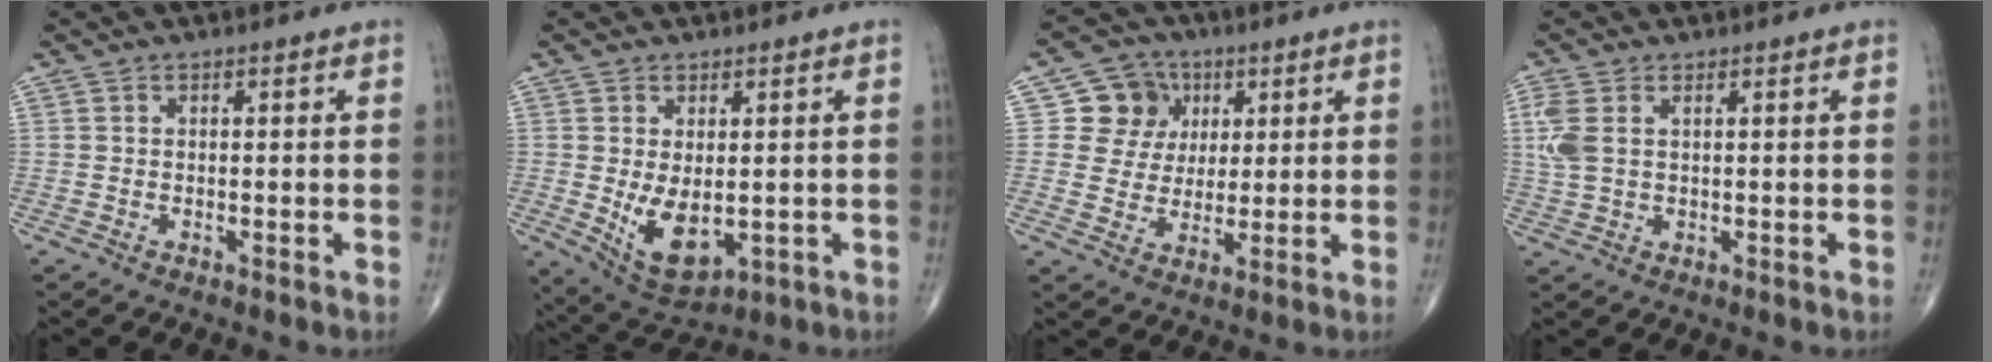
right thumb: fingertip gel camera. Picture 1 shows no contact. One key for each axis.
{"total": 8.9, "fx": -0.8, "fy": 4.8, "fz": 7.4, "tx": -0.115, "ty": -0.014, "tz": 0.007}
{"total": 8.7, "fx": 2.8, "fy": 8.0, "fz": 2.1, "tx": 0.007, "ty": -0.002, "tz": 0.045}
{"total": 5.0, "fx": 1.4, "fy": 2.8, "fz": 3.9, "tx": -0.117, "ty": 0.010, "tz": 0.032}